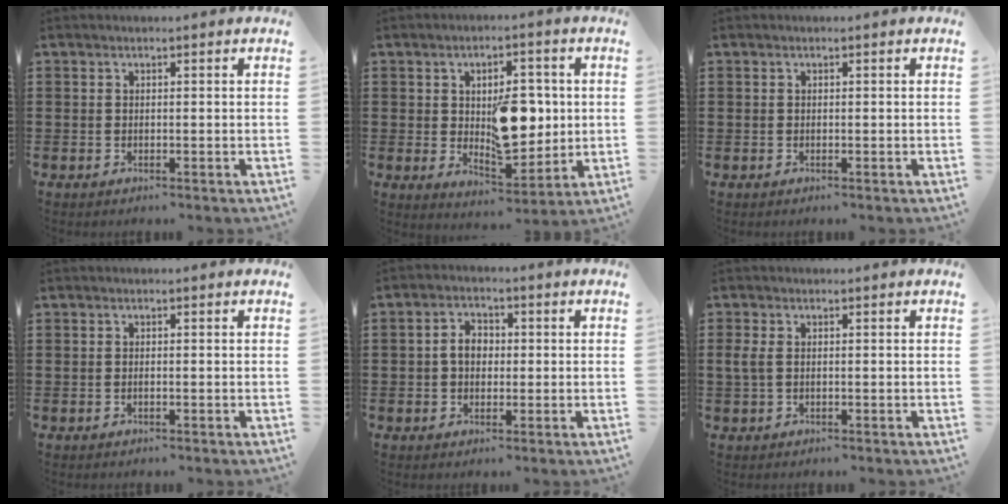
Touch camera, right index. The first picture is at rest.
{"total": 10.4, "force": [0.9, 5.8, 8.6], "torque": [-0.112, 0.000, 0.013]}
{"total": 0.0}
{"total": 0.0}
{"total": 3.5, "force": [0.0, 2.4, 2.5], "torque": [-0.053, 0.009, -0.002]}
{"total": 2.0, "force": [0.0, 1.1, 1.7], "torque": [-0.052, 0.000, -0.006]}